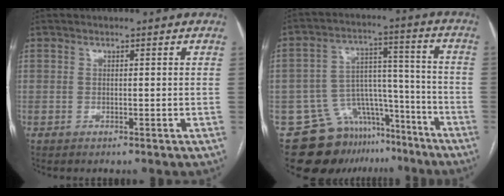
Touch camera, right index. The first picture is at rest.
{"total": 14.1, "force": [-11.3, 8.1, 2.8], "torque": [-0.033, 0.075, -0.166]}